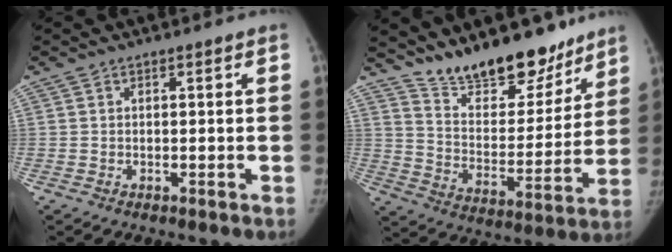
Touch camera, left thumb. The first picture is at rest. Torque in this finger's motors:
{"motor_torque": [0.05, 0.04, 0.08, 0.01, 0.03]}